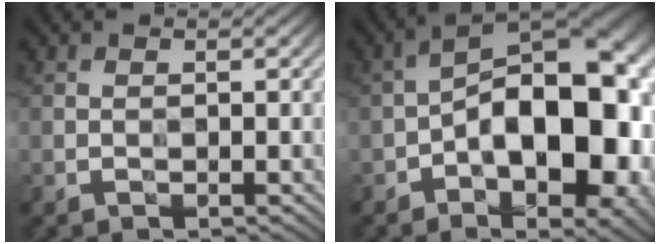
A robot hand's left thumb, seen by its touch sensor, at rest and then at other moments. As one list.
[{"total": 19.6, "force": [-3.2, 10.1, 16.5], "torque": [-0.217, 0.005, -0.055]}]